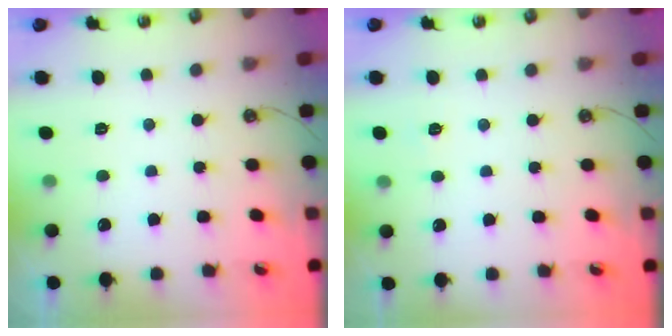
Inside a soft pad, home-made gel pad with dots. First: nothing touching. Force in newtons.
{"total": 3.6, "press": 3.6, "slide": 0.5}